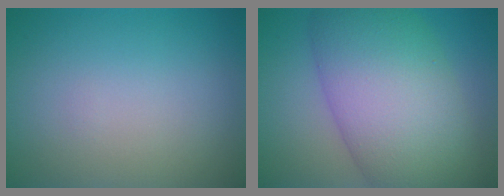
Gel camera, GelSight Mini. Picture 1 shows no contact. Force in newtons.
{"total": 11.9, "press": 11.9, "slide": 0.3}